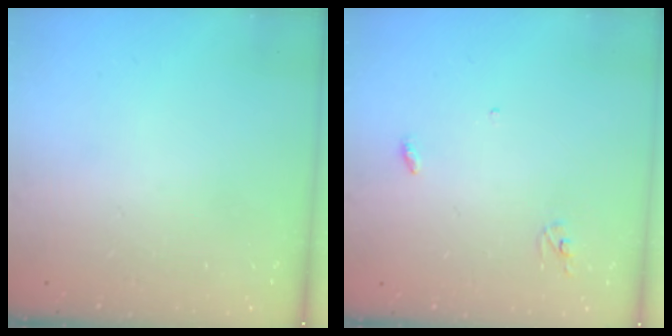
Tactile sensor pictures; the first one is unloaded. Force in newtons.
{"total": 3.0, "press": 2.9, "slide": 0.2}